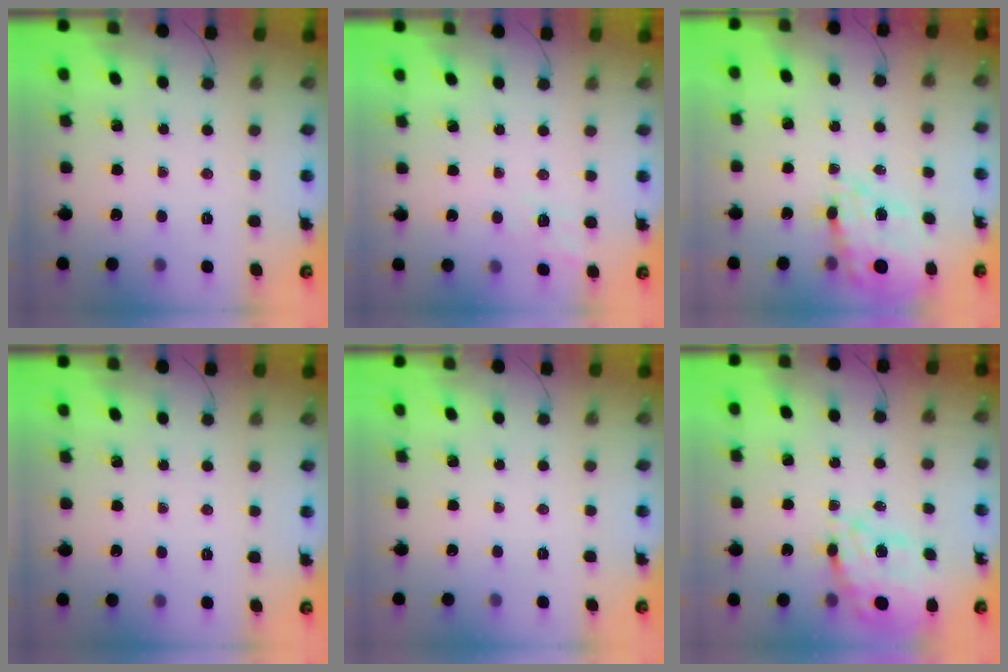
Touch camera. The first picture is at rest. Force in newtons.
{"total": 8.5, "press": 8.2, "slide": 2.2}
{"total": 17.1, "press": 16.7, "slide": 3.8}
{"total": 0.0}
{"total": 2.5, "press": 2.4, "slide": 0.5}
{"total": 13.2, "press": 12.5, "slide": 4.5}